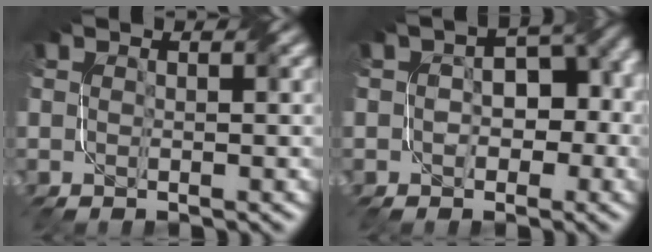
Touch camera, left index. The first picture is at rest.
{"total": 5.4, "force": [-1.3, 3.4, 4.1], "torque": [-0.041, 0.014, -0.018]}